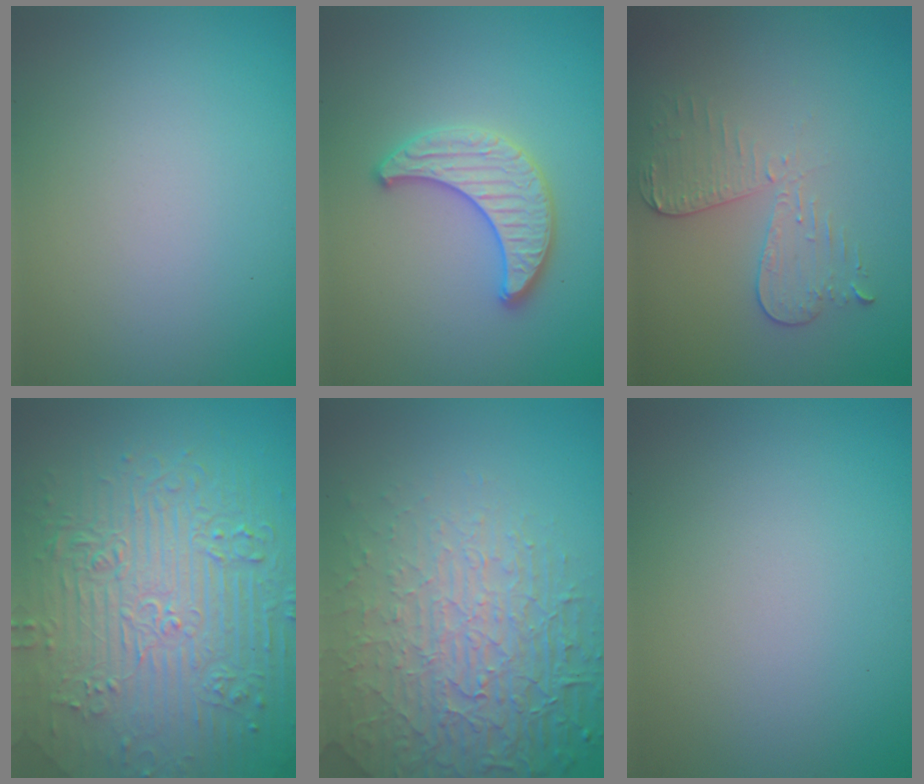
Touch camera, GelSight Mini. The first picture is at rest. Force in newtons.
{"total": 3.2, "press": 3.2, "slide": 0.3}
{"total": 3.0, "press": 2.7, "slide": 1.2}
{"total": 11.2, "press": 7.4, "slide": 8.4}
{"total": 8.2, "press": 5.7, "slide": 5.9}
{"total": 0.0}